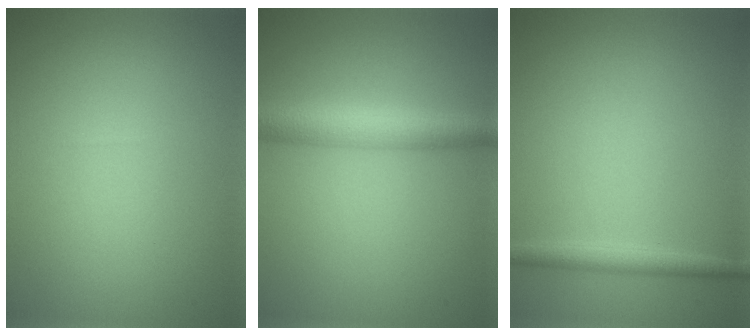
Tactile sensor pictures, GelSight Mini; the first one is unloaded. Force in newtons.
{"total": 4.3, "press": 4.3, "slide": 0.1}
{"total": 1.7, "press": 1.7, "slide": 0.0}